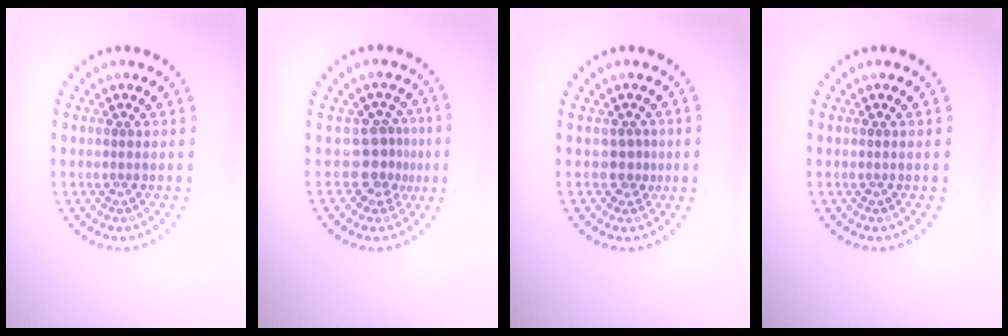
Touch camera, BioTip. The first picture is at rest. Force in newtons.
{"total": 2.8, "press": 2.1, "slide": 1.9}
{"total": 1.7, "press": 1.3, "slide": 1.1}
{"total": 0.0}